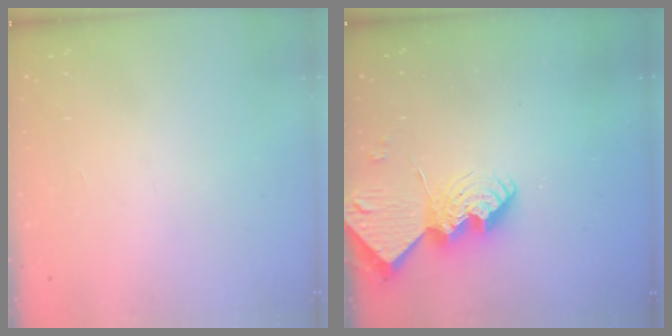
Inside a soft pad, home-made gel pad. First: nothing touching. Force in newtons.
{"total": 12.3, "press": 12.2, "slide": 1.2}